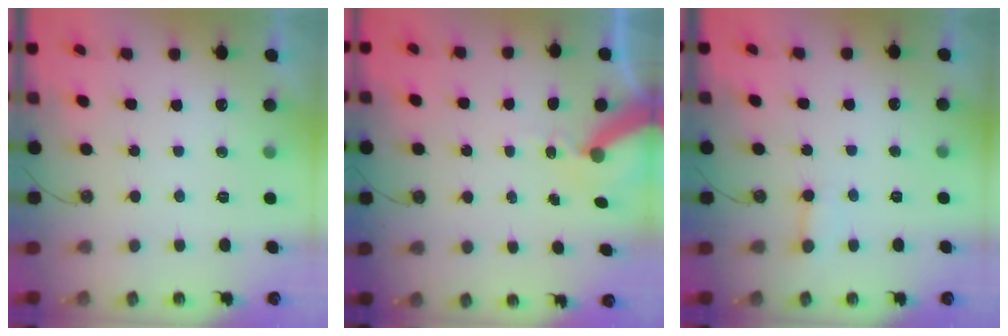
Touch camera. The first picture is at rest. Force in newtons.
{"total": 9.0, "press": 8.9, "slide": 1.3}
{"total": 2.4, "press": 2.4, "slide": 0.1}